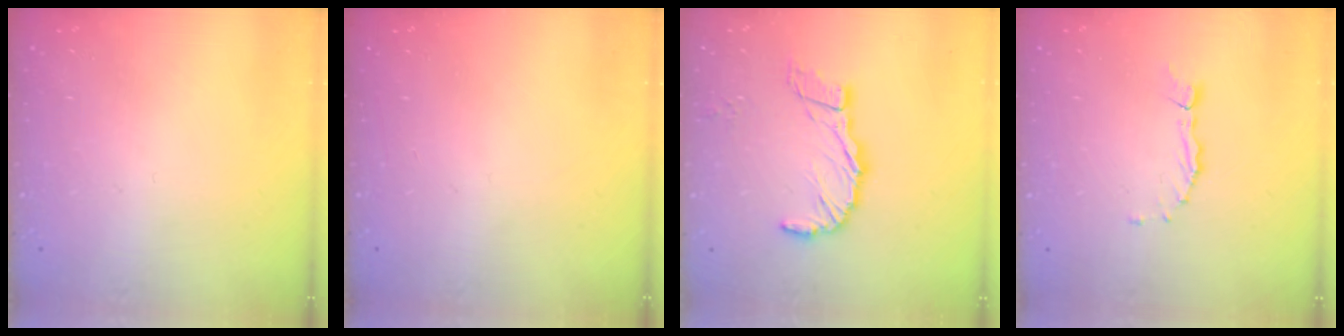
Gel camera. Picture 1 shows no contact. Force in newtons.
{"total": 0.0}
{"total": 11.0, "press": 10.9, "slide": 1.5}
{"total": 2.2, "press": 2.2, "slide": 0.2}